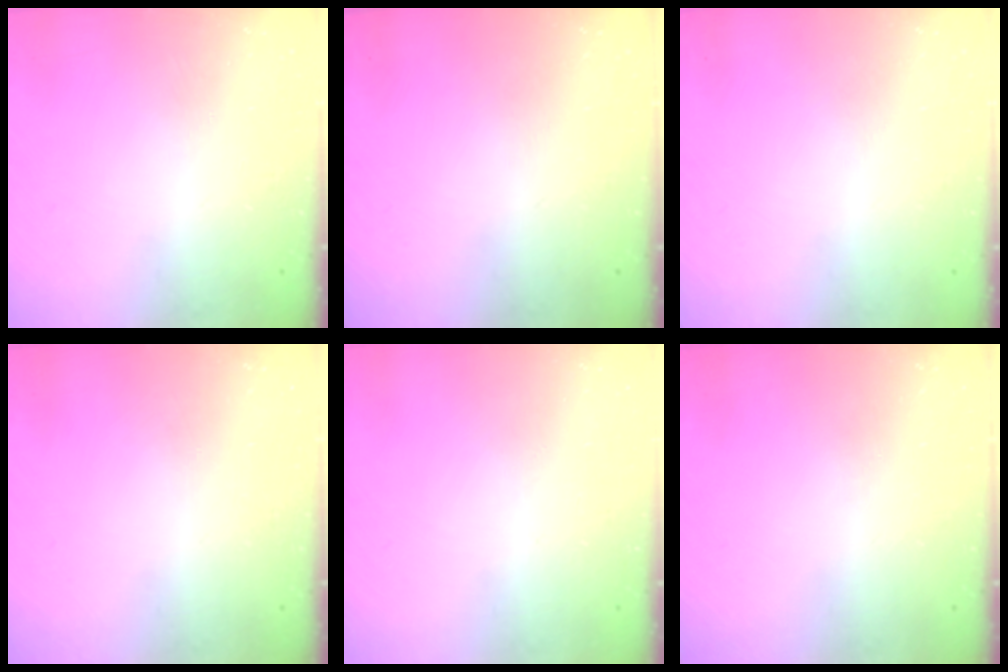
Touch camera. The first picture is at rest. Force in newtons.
{"total": 0.0}
{"total": 0.0}
{"total": 0.0}
{"total": 0.0}
{"total": 0.0}